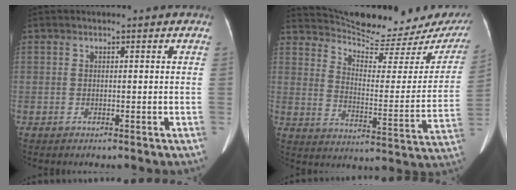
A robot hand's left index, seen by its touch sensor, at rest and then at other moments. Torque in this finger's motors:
{"motor_torque": [0.69, -1.20, 0.02, 0.04]}